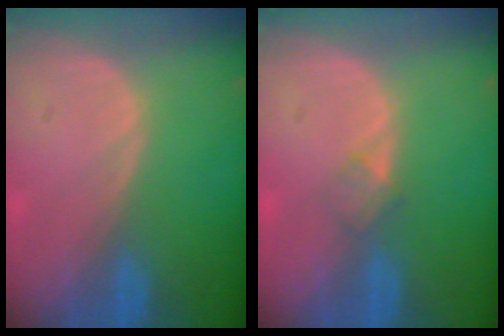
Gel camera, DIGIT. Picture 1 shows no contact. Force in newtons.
{"total": 1.8, "press": 1.8, "slide": 0.2}